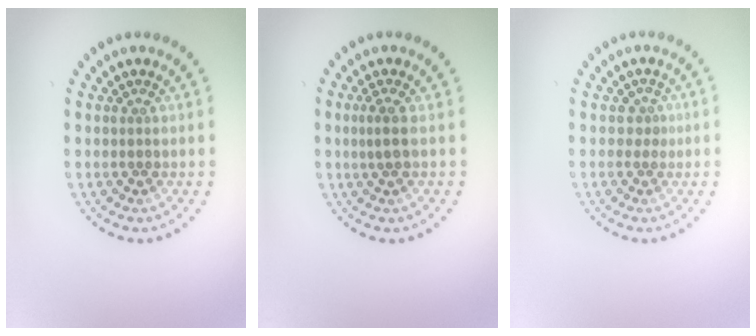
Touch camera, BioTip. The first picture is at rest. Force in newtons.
{"total": 1.5, "press": 1.2, "slide": 0.9}
{"total": 1.0, "press": 0.4, "slide": 0.9}